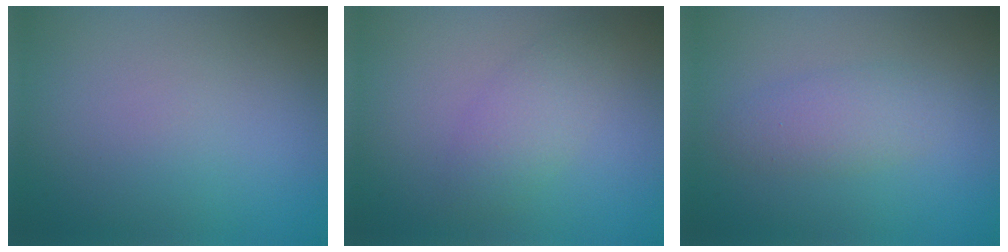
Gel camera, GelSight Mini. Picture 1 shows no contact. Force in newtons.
{"total": 2.4, "press": 2.4, "slide": 0.1}
{"total": 2.5, "press": 2.5, "slide": 0.1}